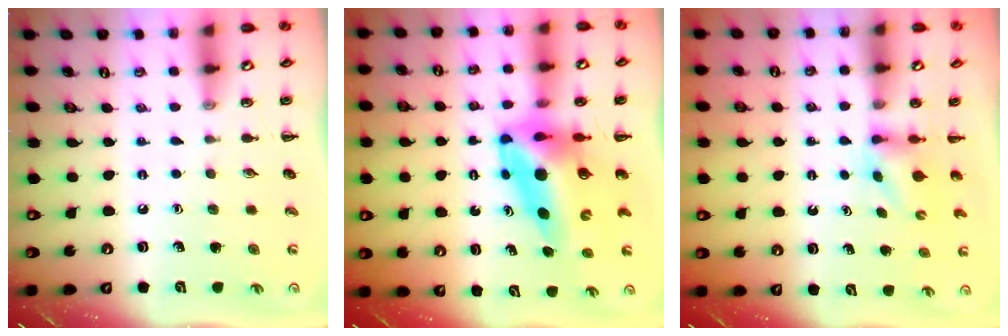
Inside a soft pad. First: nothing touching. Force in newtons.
{"total": 11.9, "press": 11.3, "slide": 3.7}
{"total": 2.7, "press": 2.5, "slide": 1.0}